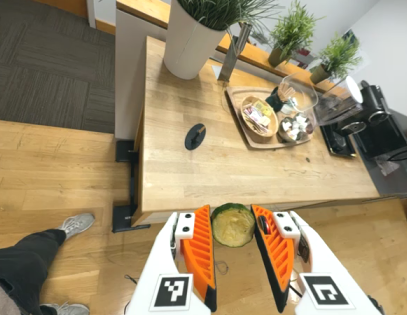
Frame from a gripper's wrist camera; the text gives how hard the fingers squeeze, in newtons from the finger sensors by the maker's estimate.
{"total": 6.0, "left": 5.7, "right": 6.3}